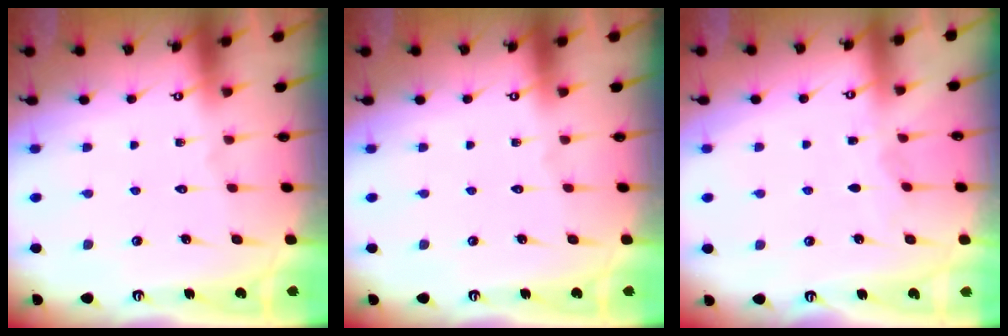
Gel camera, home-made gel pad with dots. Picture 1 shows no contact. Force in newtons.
{"total": 0.0}
{"total": 3.2, "press": 3.2, "slide": 0.4}